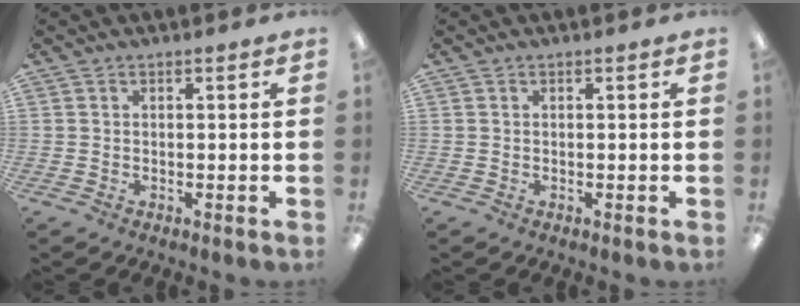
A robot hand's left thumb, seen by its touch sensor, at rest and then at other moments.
{"total": 0.0}